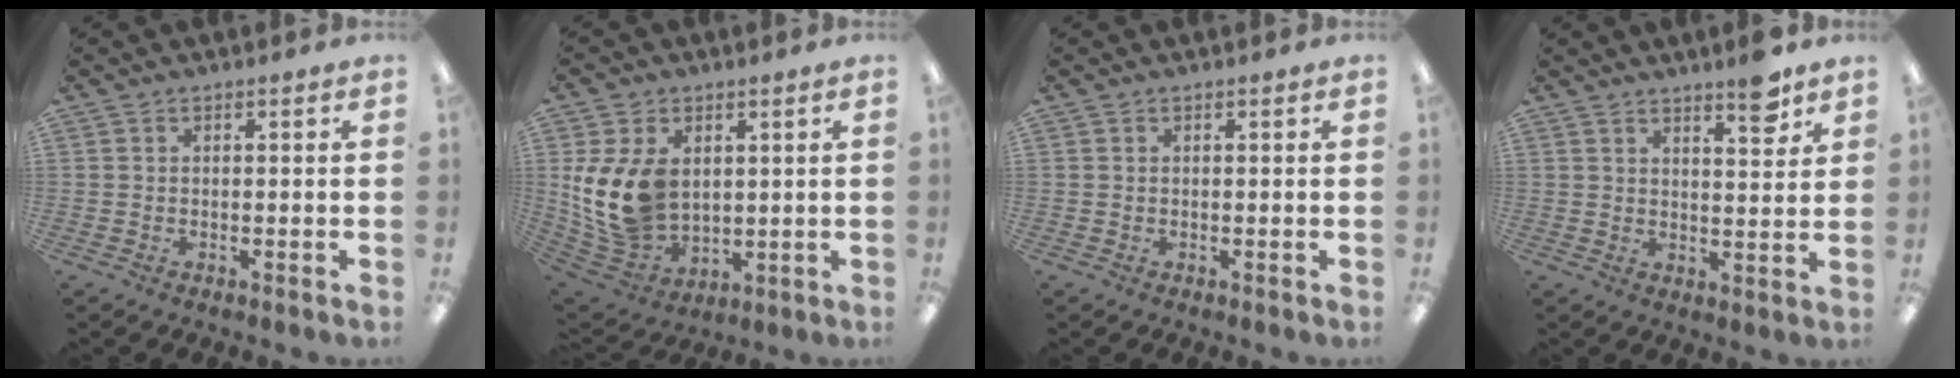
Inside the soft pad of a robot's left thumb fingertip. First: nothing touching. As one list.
[{"total": 15.1, "force": [3.1, 10.9, 10.0], "torque": [-0.238, -0.014, 0.061]}, {"total": 0.0}, {"total": 7.0, "force": [5.4, 1.7, 4.1], "torque": [-0.046, -0.038, 0.085]}]